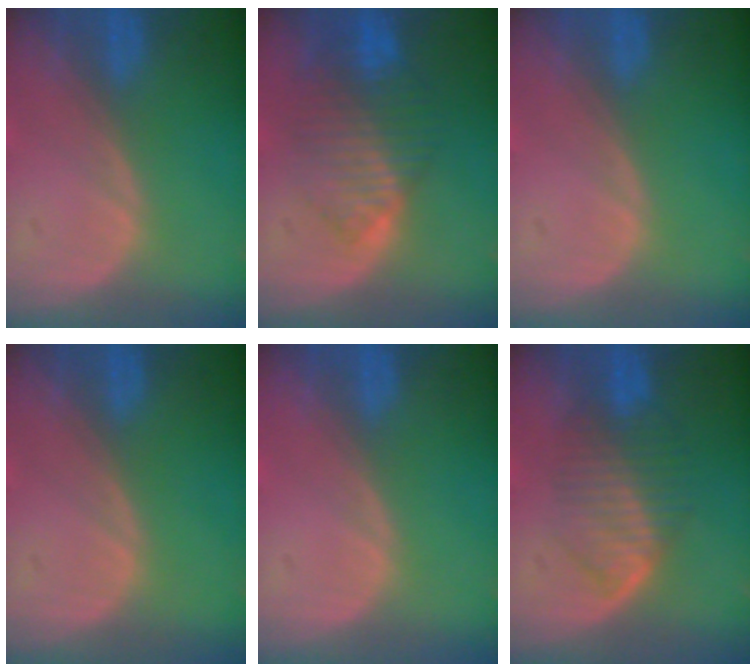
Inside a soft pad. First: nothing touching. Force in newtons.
{"total": 8.4, "press": 7.2, "slide": 4.3}
{"total": 0.0}
{"total": 0.0}
{"total": 0.0}
{"total": 6.6, "press": 6.2, "slide": 2.3}